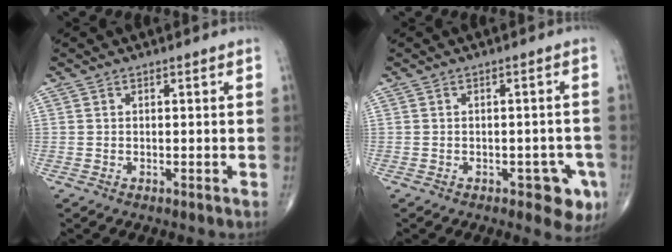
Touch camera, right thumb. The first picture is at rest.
{"total": 5.8, "force": [-2.5, 2.9, 4.4], "torque": [-0.025, 0.006, -0.027]}